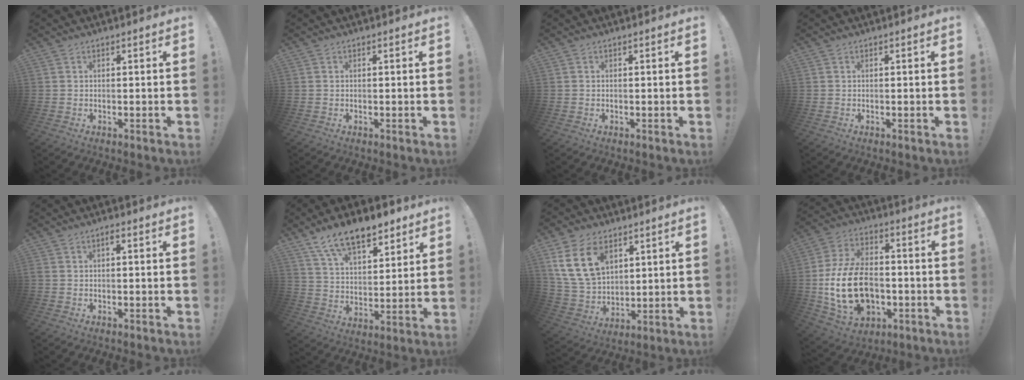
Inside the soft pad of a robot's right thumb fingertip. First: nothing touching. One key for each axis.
{"total": 0.0}
{"total": 0.0}
{"total": 0.0}
{"total": 1.1, "fx": -0.5, "fy": 0.2, "fz": 1.0, "tx": -0.027, "ty": 0.008, "tz": -0.010}
{"total": 14.0, "fx": 9.9, "fy": 6.4, "fz": 7.5, "tx": -0.124, "ty": -0.053, "tz": 0.180}
{"total": 15.6, "fx": 7.1, "fy": 10.4, "fz": 9.2, "tx": -0.191, "ty": -0.030, "tz": 0.137}
{"total": 21.3, "fx": -4.4, "fy": 14.6, "fz": 15.0, "tx": -0.276, "ty": 0.037, "tz": -0.058}